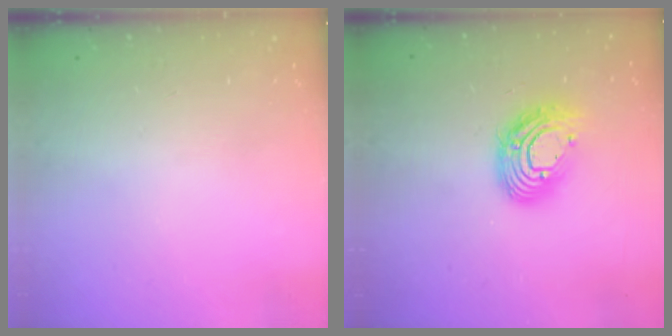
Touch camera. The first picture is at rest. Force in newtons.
{"total": 13.4, "press": 13.4, "slide": 1.3}